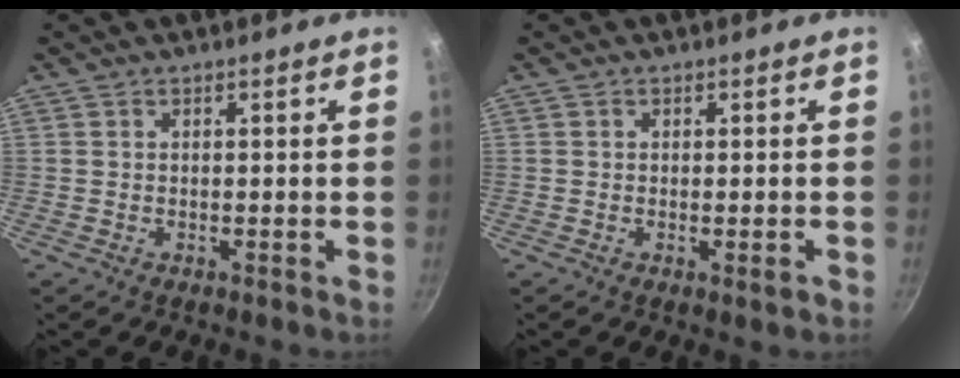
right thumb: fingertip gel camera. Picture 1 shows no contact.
{"total": 1.8, "force": [-0.5, 0.4, 1.7], "torque": [-0.028, -0.003, -0.010]}